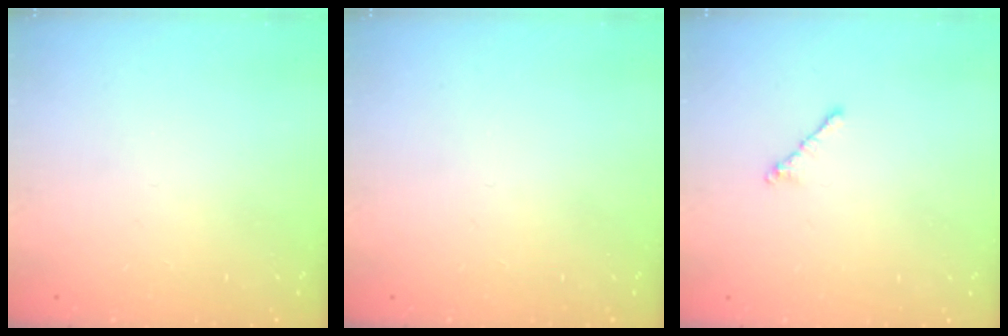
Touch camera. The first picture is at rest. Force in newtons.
{"total": 0.0}
{"total": 1.8, "press": 1.7, "slide": 0.6}